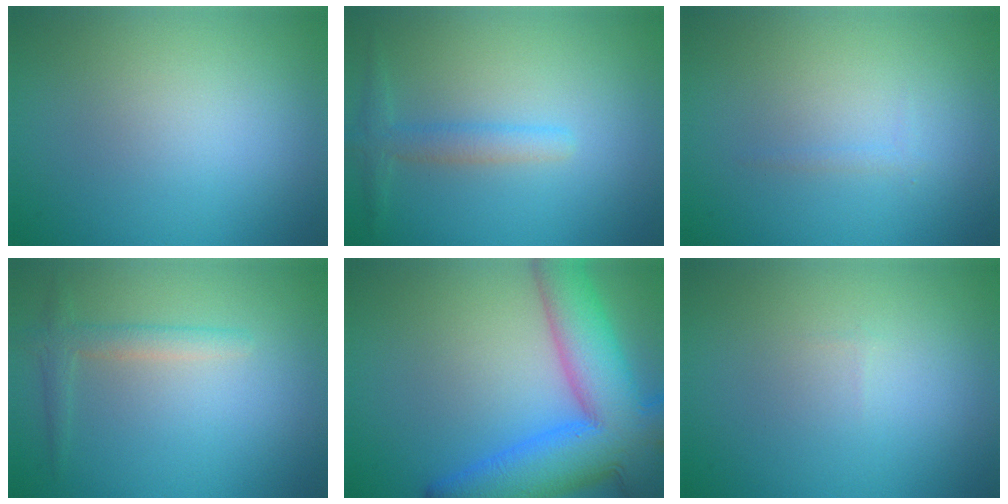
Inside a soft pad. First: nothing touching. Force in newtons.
{"total": 2.0, "press": 2.0, "slide": 0.1}
{"total": 0.6, "press": 0.5, "slide": 0.1}
{"total": 1.9, "press": 1.9, "slide": 0.0}
{"total": 12.5, "press": 12.5, "slide": 0.6}
{"total": 0.0}